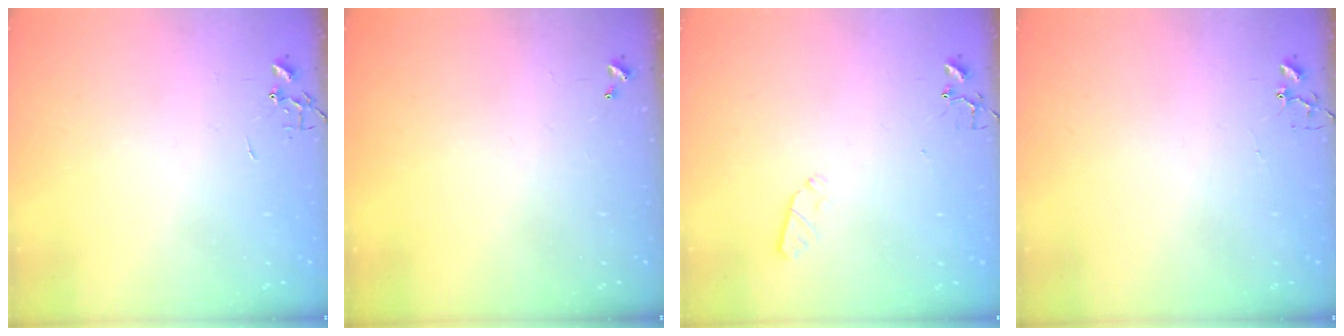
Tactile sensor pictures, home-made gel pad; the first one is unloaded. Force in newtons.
{"total": 0.0}
{"total": 3.6, "press": 3.5, "slide": 0.6}
{"total": 3.9, "press": 3.8, "slide": 0.2}